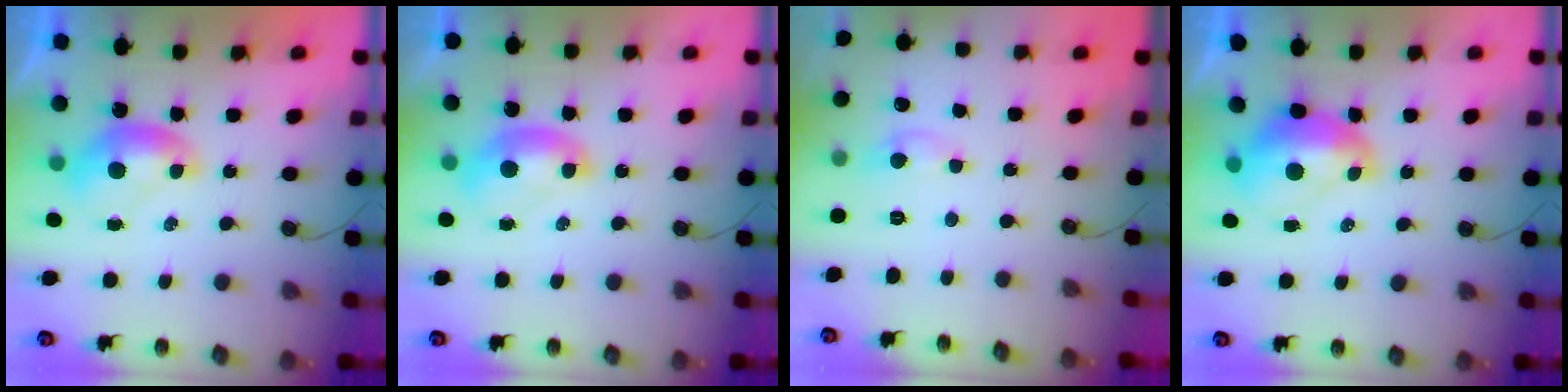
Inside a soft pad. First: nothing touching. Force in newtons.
{"total": 1.5, "press": 1.5, "slide": 0.2}
{"total": 1.2, "press": 1.2, "slide": 0.2}
{"total": 2.5, "press": 2.4, "slide": 0.8}